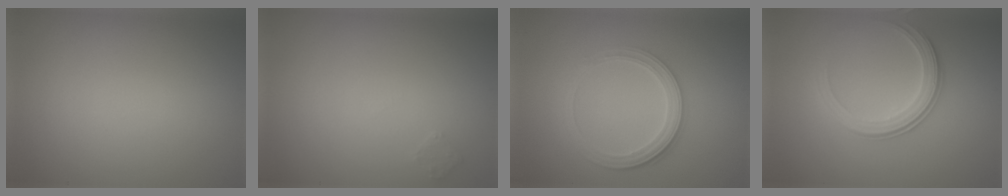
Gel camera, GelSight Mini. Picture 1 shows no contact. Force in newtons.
{"total": 0.7, "press": 0.7, "slide": 0.0}
{"total": 2.8, "press": 2.6, "slide": 1.1}
{"total": 3.1, "press": 2.7, "slide": 1.4}